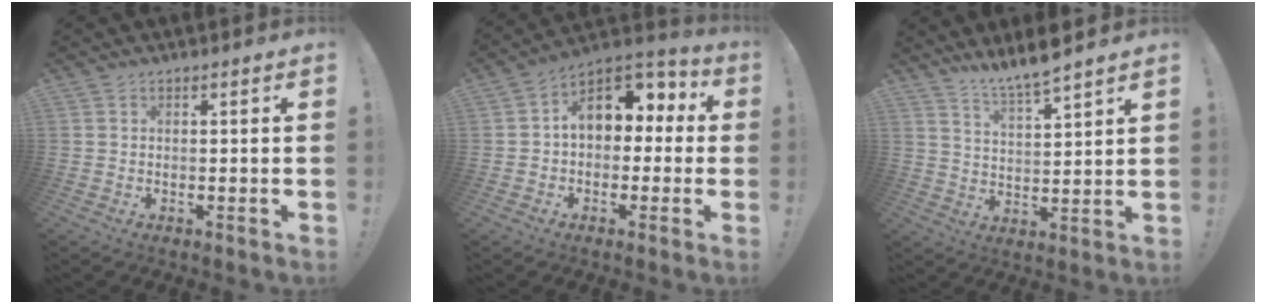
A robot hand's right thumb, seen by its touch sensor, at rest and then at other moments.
{"total": 11.4, "force": [2.9, 8.4, 7.0], "torque": [-0.095, -0.006, 0.058]}
{"total": 8.1, "force": [7.3, -0.2, 3.4], "torque": [-0.062, -0.053, 0.128]}